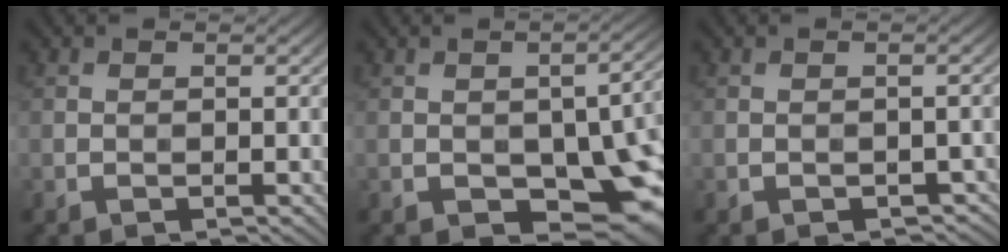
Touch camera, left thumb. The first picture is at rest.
{"total": 13.9, "force": [-4.1, 7.4, 11.0], "torque": [-0.138, -0.021, -0.047]}
{"total": 2.3, "force": [-1.3, 1.3, 1.3], "torque": [-0.019, -0.006, -0.011]}